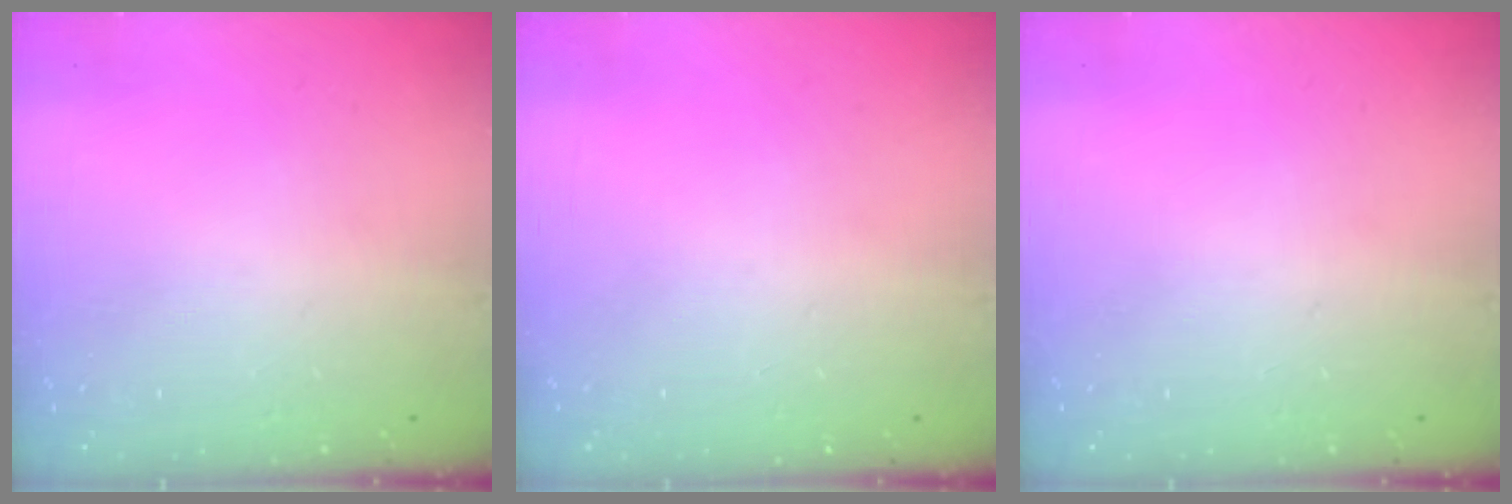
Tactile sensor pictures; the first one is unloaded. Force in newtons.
{"total": 0.0}
{"total": 0.0}